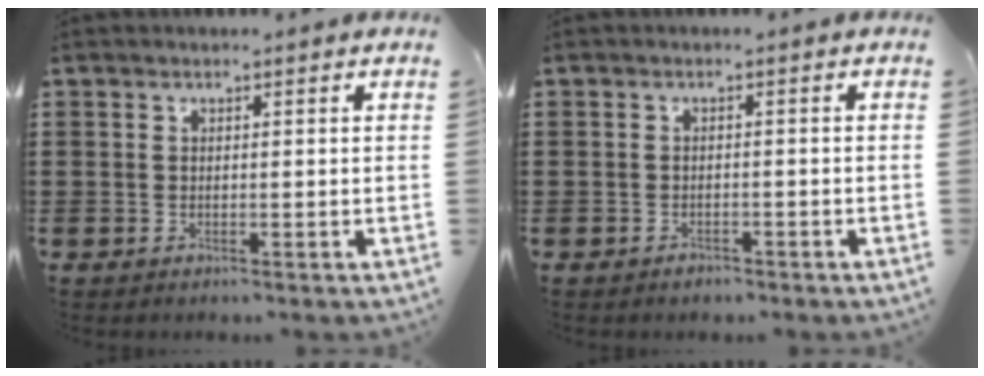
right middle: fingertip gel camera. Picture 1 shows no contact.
{"total": 1.1, "force": [-1.0, 0.3, 0.1], "torque": [-0.006, -0.001, -0.023]}